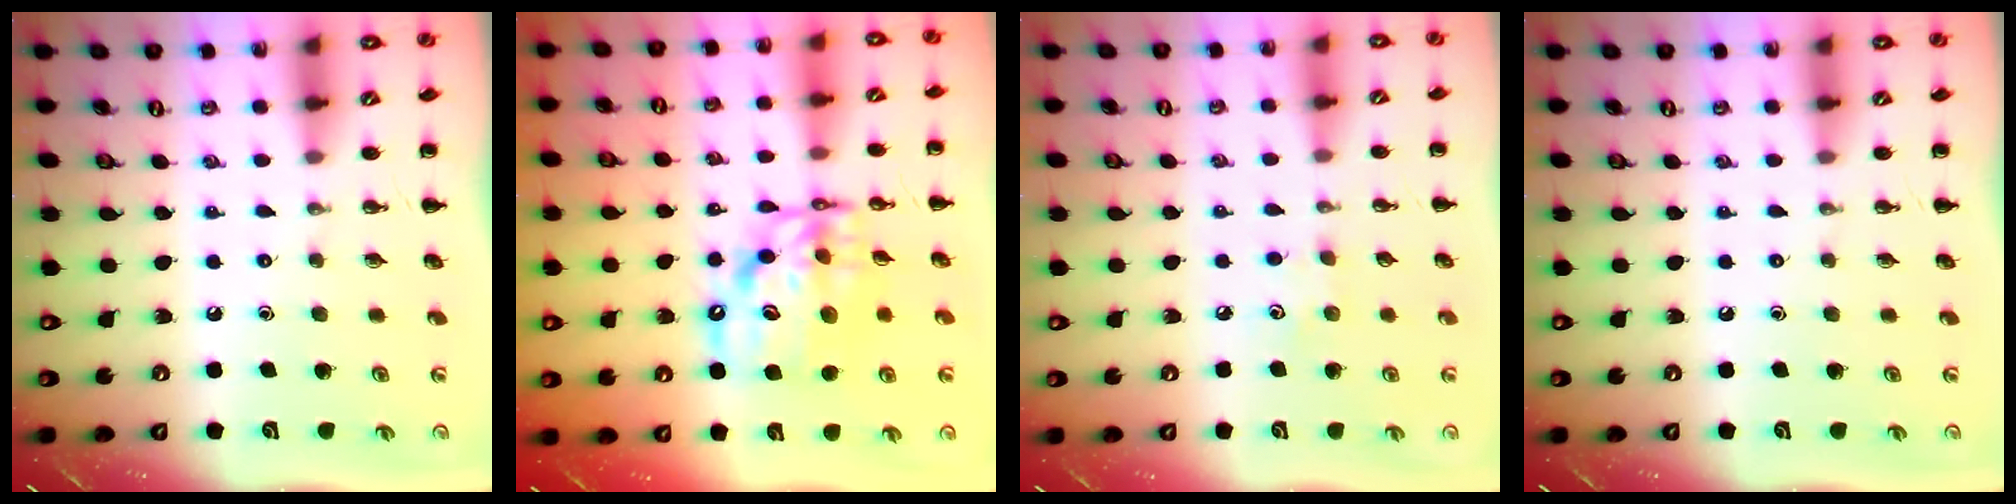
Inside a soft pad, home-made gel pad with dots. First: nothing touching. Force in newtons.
{"total": 13.3, "press": 12.9, "slide": 3.3}
{"total": 4.2, "press": 4.1, "slide": 1.1}
{"total": 0.0}